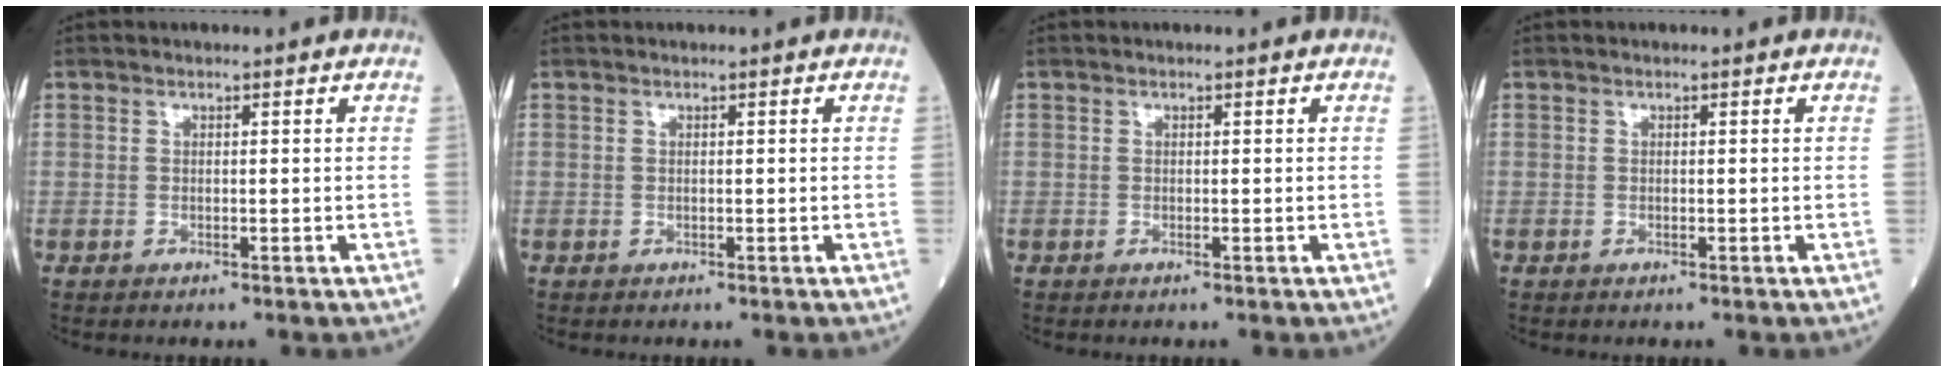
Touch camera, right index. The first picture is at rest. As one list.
[{"total": 0.0}, {"total": 0.0}, {"total": 0.0}]